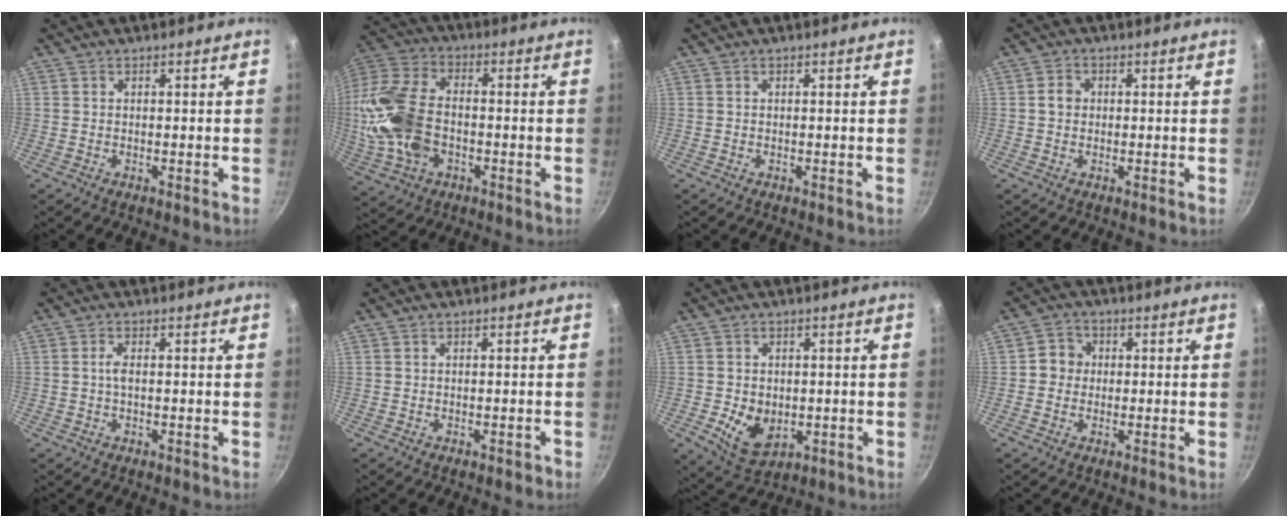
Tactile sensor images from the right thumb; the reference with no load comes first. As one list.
[{"total": 18.4, "force": [-2.4, 11.6, 14.1], "torque": [-0.320, 0.014, -0.042]}, {"total": 0.0}, {"total": 2.4, "force": [0.1, 2.1, 1.2], "torque": [-0.014, 0.006, -0.001]}, {"total": 1.7, "force": [0.1, 0.8, 1.6], "torque": [-0.033, 0.003, 0.002]}, {"total": 0.6, "force": [-0.4, 0.4, 0.3], "torque": [-0.001, 0.002, -0.005]}, {"total": 7.6, "force": [-1.3, 5.4, 5.2], "torque": [-0.073, -0.005, -0.007]}, {"total": 4.2, "force": [0.1, 3.9, 1.5], "torque": [-0.002, 0.010, -0.007]}]